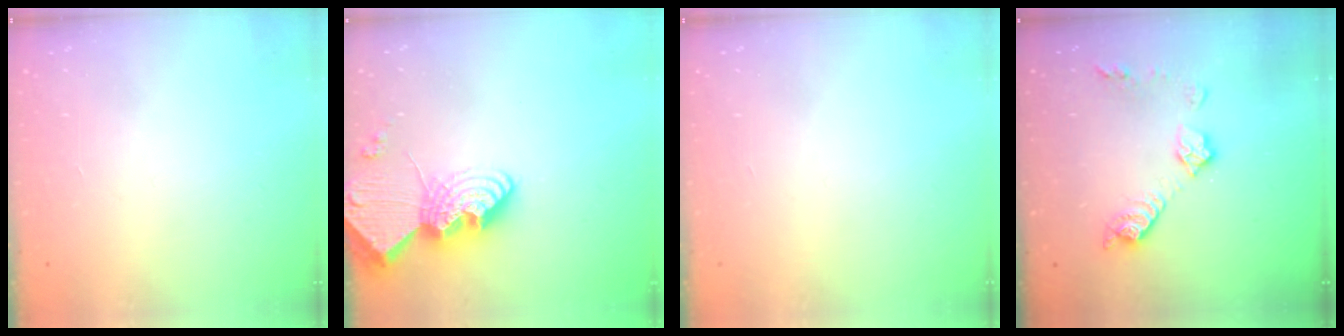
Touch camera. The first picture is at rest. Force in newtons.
{"total": 18.8, "press": 18.7, "slide": 1.7}
{"total": 0.0}
{"total": 10.5, "press": 10.5, "slide": 0.5}